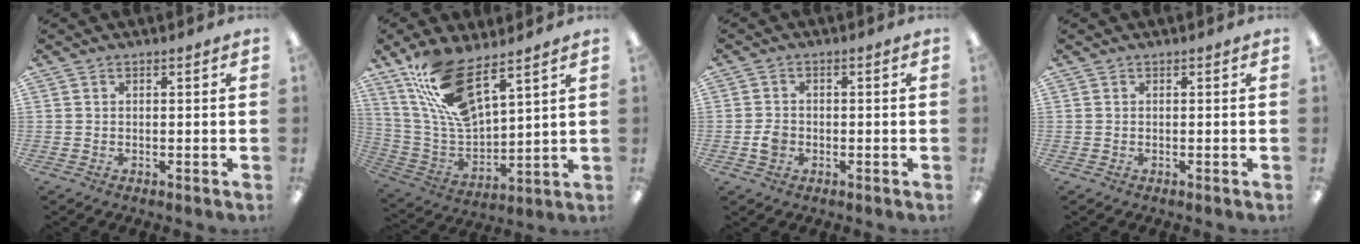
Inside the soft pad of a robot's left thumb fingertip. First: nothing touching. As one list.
[{"total": 16.0, "force": [11.1, 5.6, 10.1], "torque": [-0.223, -0.051, 0.201]}, {"total": 3.0, "force": [-0.6, 2.4, 1.8], "torque": [-0.031, 0.005, -0.011]}, {"total": 0.0}]